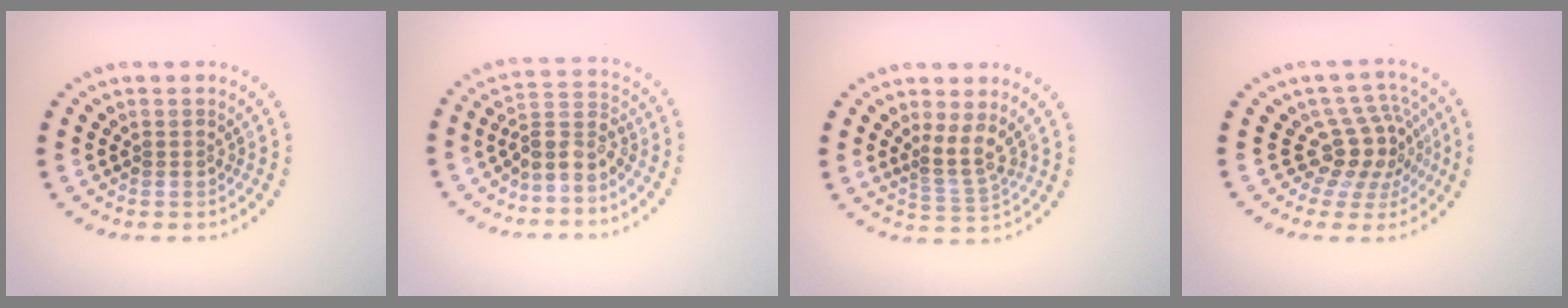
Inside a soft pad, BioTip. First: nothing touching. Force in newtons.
{"total": 3.1, "press": 2.4, "slide": 1.9}
{"total": 2.8, "press": 1.9, "slide": 2.0}
{"total": 4.2, "press": 3.0, "slide": 3.0}